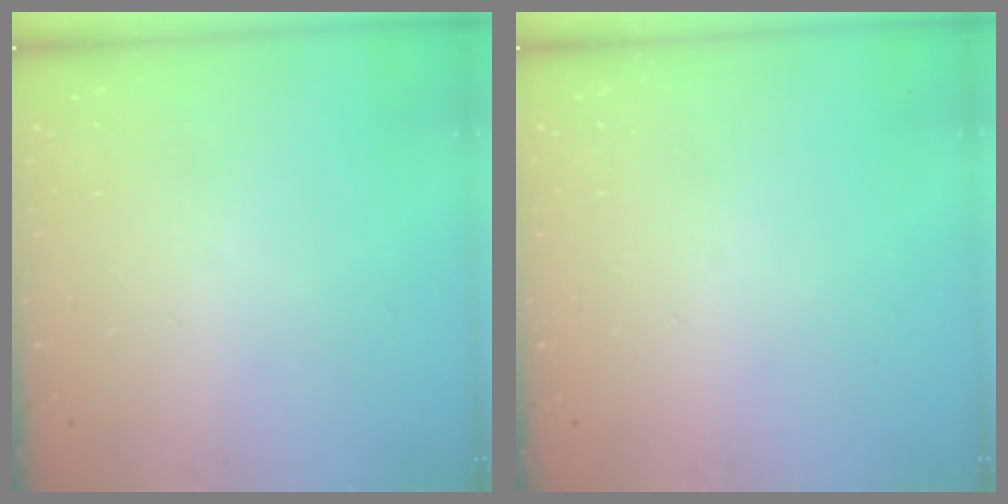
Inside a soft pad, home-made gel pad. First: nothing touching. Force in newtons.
{"total": 0.0}